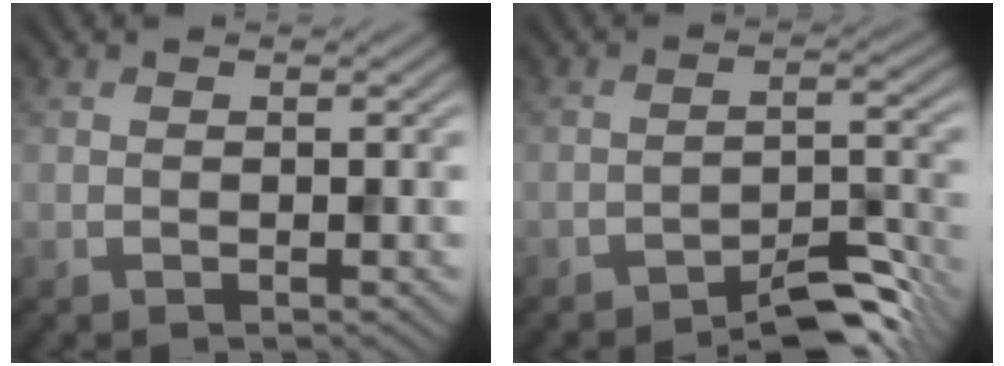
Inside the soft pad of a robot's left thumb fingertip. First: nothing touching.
{"total": 5.2, "force": [-4.4, 1.0, 2.6], "torque": [-0.033, 0.014, -0.070]}